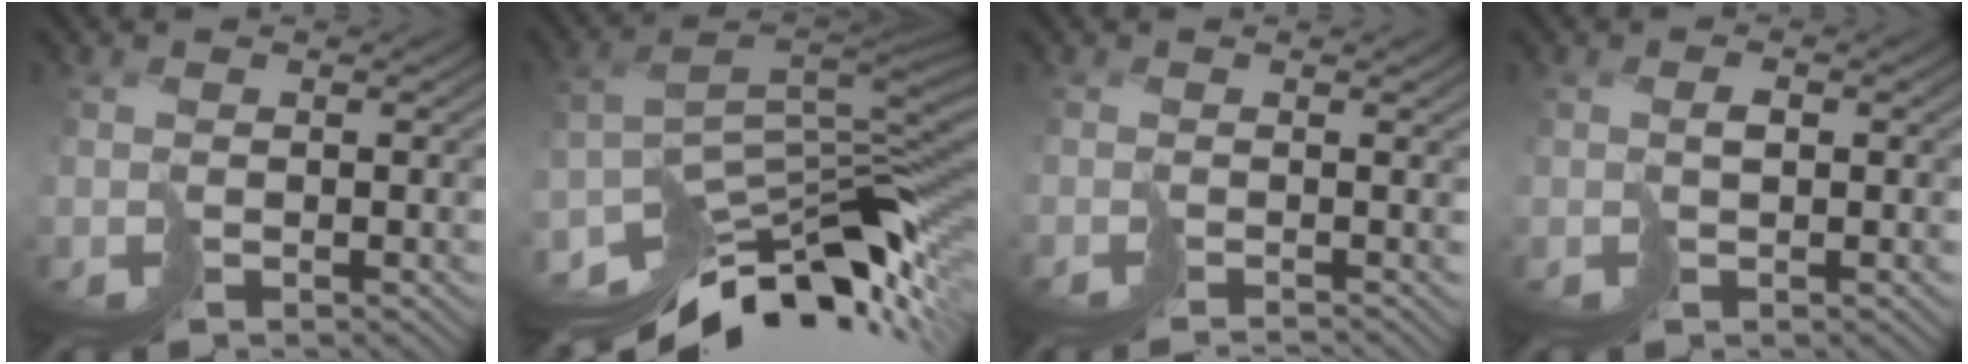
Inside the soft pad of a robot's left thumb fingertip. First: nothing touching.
{"total": 12.8, "force": [-7.3, 4.9, 9.3], "torque": [-0.155, -0.007, -0.118]}
{"total": 1.5, "force": [-1.0, -0.7, 0.9], "torque": [0.002, -0.005, -0.014]}
{"total": 0.5, "force": [0.4, -0.2, 0.2], "torque": [-0.002, 0.006, 0.013]}